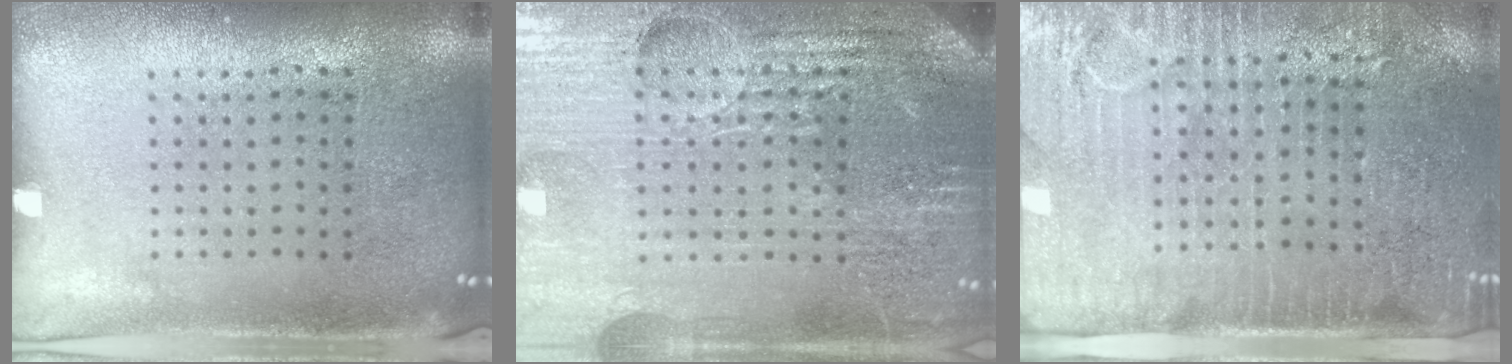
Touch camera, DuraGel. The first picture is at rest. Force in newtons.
{"total": 5.5, "press": 5.0, "slide": 2.3}
{"total": 3.6, "press": 3.3, "slide": 1.6}